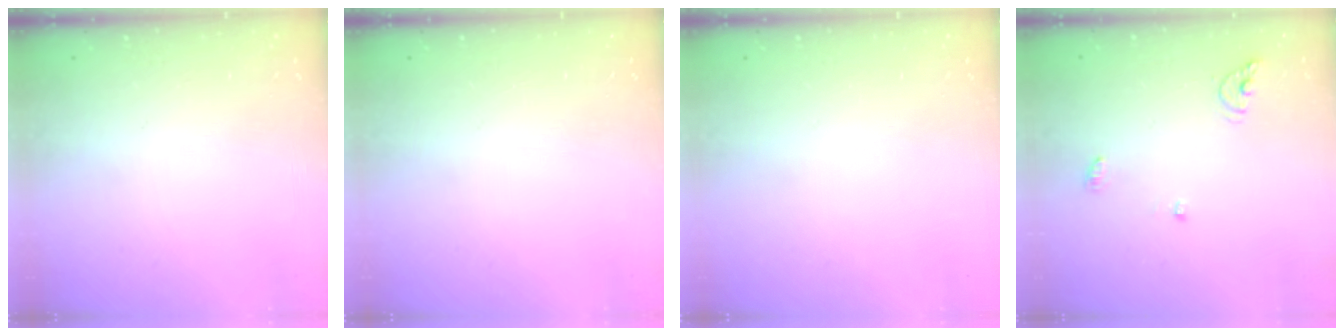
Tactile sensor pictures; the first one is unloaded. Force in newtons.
{"total": 0.0}
{"total": 0.0}
{"total": 5.7, "press": 5.7, "slide": 0.5}